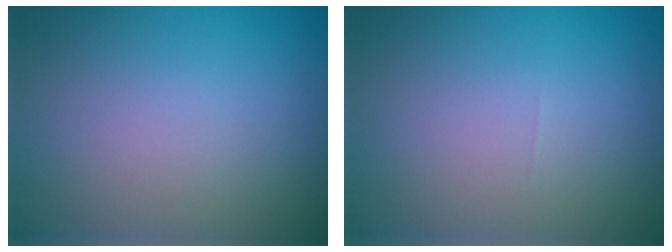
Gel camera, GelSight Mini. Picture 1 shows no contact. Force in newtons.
{"total": 0.0}